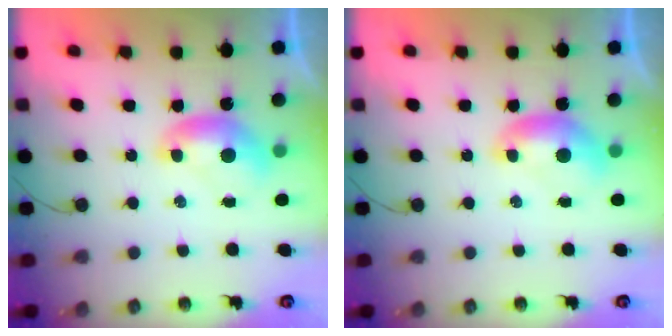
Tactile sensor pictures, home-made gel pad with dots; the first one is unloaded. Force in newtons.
{"total": 0.0}